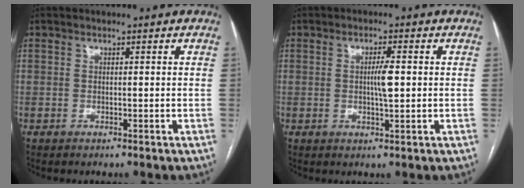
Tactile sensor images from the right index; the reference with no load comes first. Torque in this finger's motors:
{"motor_torque": [0.46, -0.14, 0.27, 0.05]}